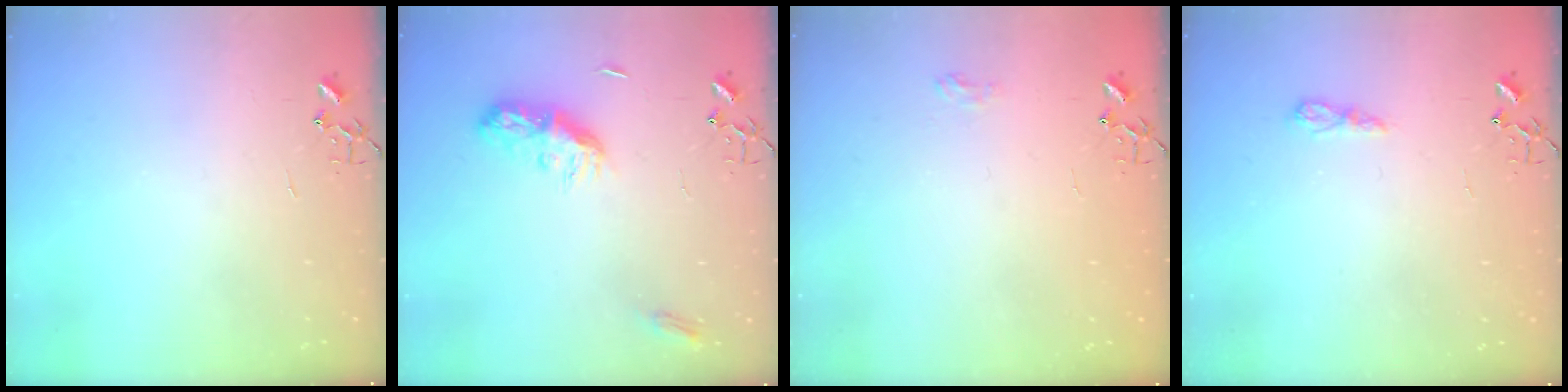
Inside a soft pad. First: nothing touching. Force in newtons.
{"total": 9.9, "press": 9.9, "slide": 0.1}
{"total": 6.5, "press": 6.5, "slide": 0.6}
{"total": 5.5, "press": 5.5, "slide": 0.6}